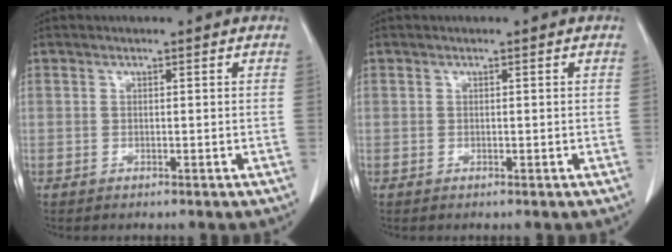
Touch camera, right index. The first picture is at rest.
{"total": 0.0}